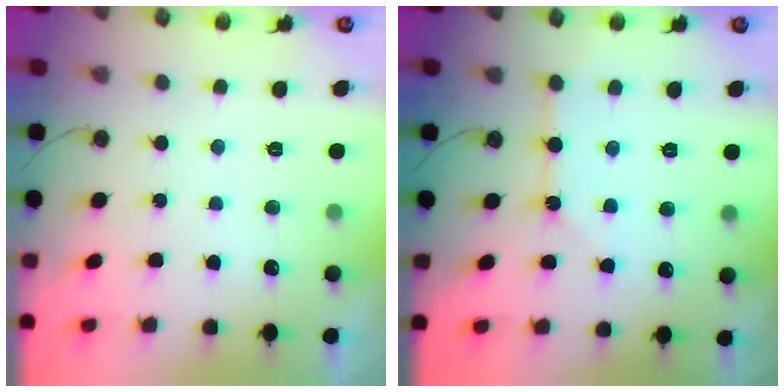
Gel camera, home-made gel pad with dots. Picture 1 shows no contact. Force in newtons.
{"total": 3.6, "press": 3.6, "slide": 0.3}